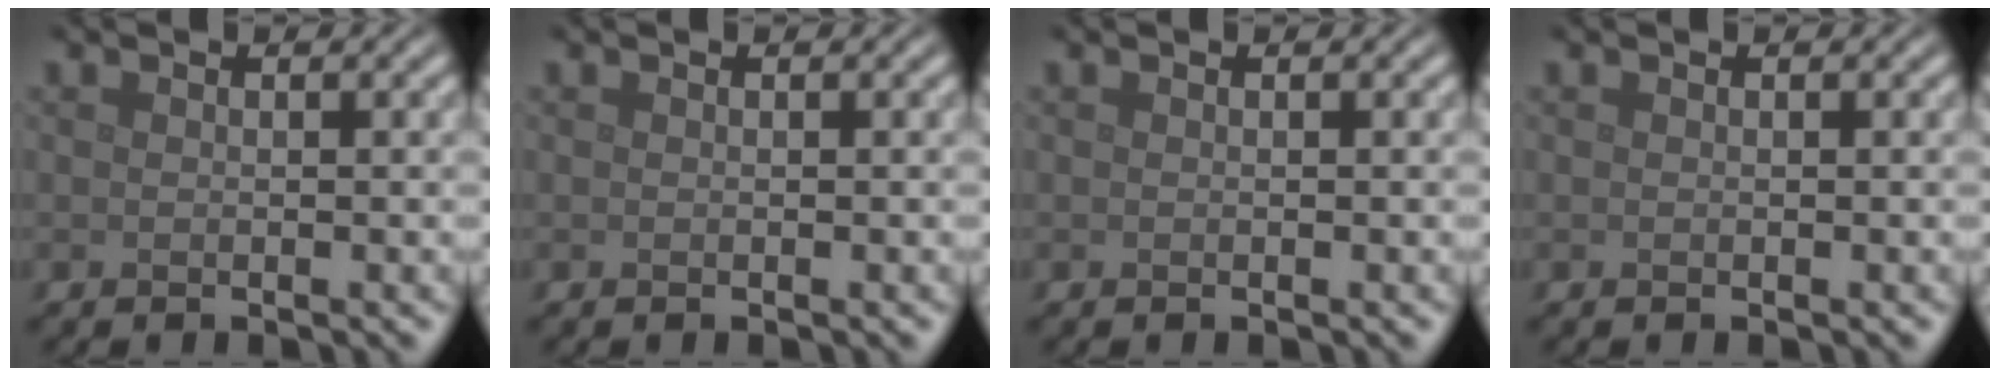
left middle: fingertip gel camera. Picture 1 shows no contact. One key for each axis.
{"total": 0.0}
{"total": 0.0}
{"total": 0.0}